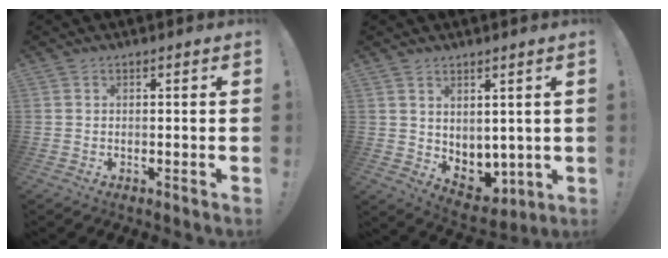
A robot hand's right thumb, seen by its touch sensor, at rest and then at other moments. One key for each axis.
{"total": 5.6, "fx": 2.9, "fy": 4.4, "fz": 2.0, "tx": -0.022, "ty": -0.032, "tz": 0.064}